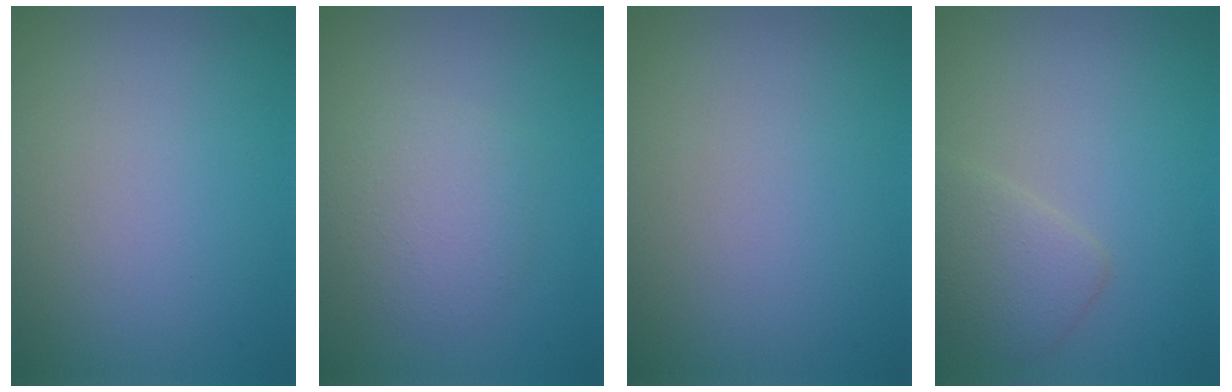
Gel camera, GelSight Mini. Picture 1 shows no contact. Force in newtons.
{"total": 2.8, "press": 2.8, "slide": 0.2}
{"total": 0.0}
{"total": 2.5, "press": 2.5, "slide": 0.2}